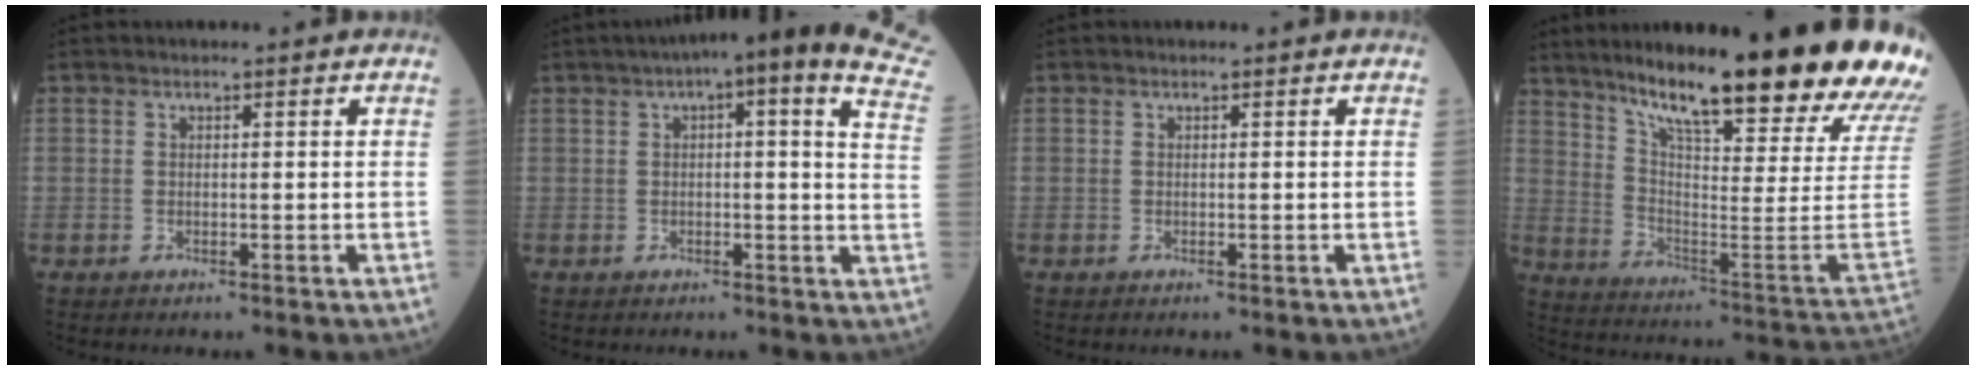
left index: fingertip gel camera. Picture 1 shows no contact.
{"total": 19.3, "force": [12.4, 2.7, 14.5], "torque": [-0.203, 0.033, 0.126]}
{"total": 0.0}
{"total": 32.3, "force": [24.8, 2.5, 20.5], "torque": [-0.279, -0.075, 0.341]}